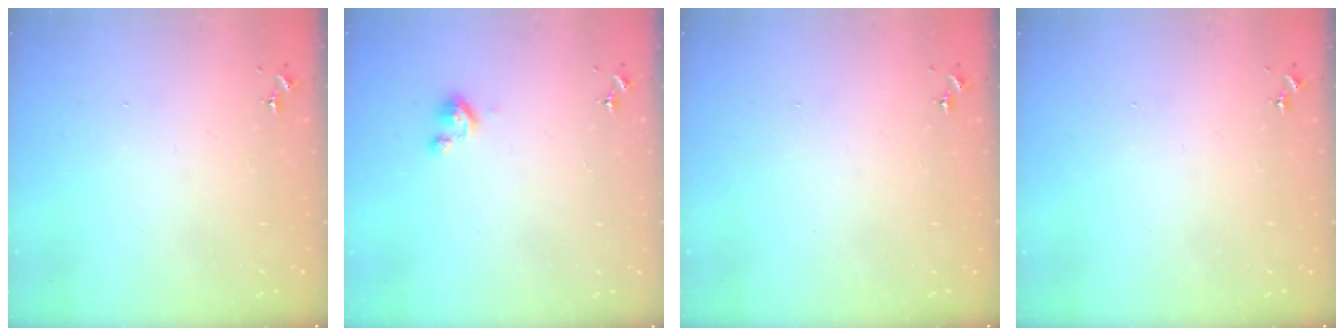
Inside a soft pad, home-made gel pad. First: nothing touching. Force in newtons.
{"total": 2.8, "press": 2.8, "slide": 0.3}
{"total": 0.0}
{"total": 0.0}